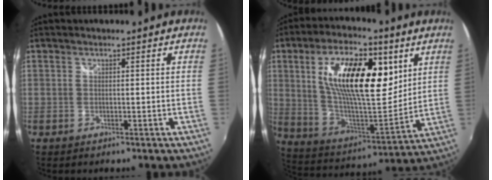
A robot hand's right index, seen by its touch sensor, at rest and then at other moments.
{"total": 22.3, "force": [7.7, 9.0, 18.9], "torque": [-0.338, 0.008, 0.136]}